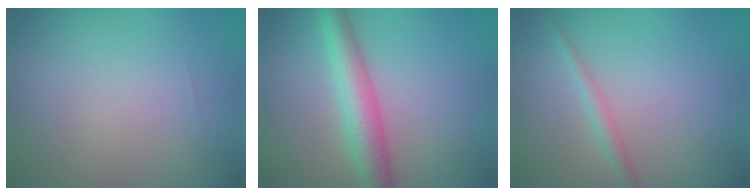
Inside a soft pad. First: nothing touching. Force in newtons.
{"total": 5.0, "press": 5.0, "slide": 0.1}
{"total": 1.4, "press": 1.4, "slide": 0.0}